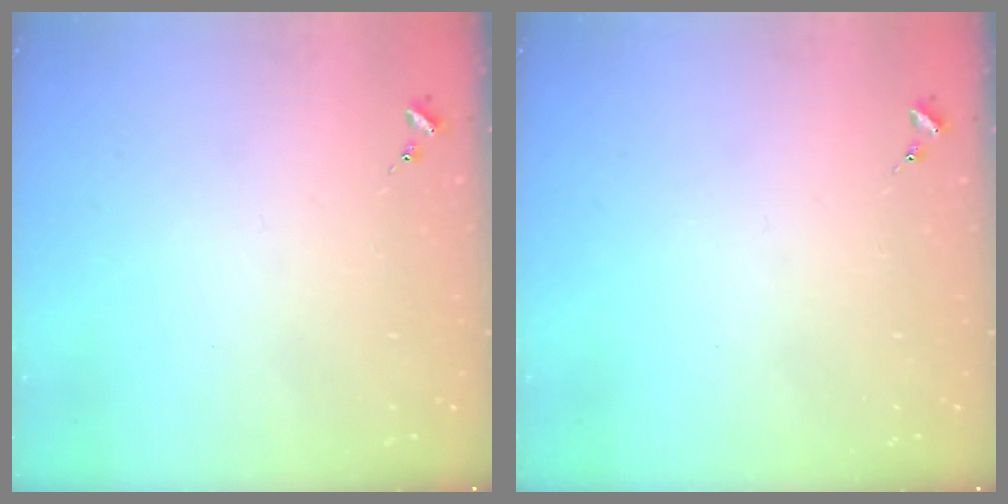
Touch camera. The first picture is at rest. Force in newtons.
{"total": 0.0}